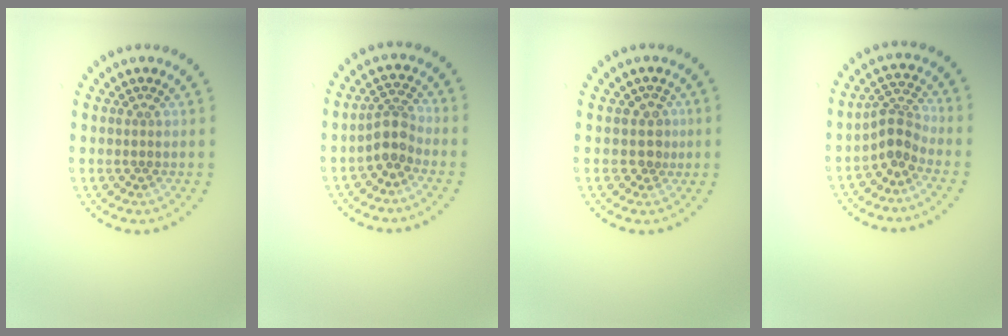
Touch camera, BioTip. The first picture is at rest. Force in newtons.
{"total": 2.5, "press": 2.0, "slide": 1.5}
{"total": 1.7, "press": 1.4, "slide": 1.0}
{"total": 2.7, "press": 1.9, "slide": 1.9}